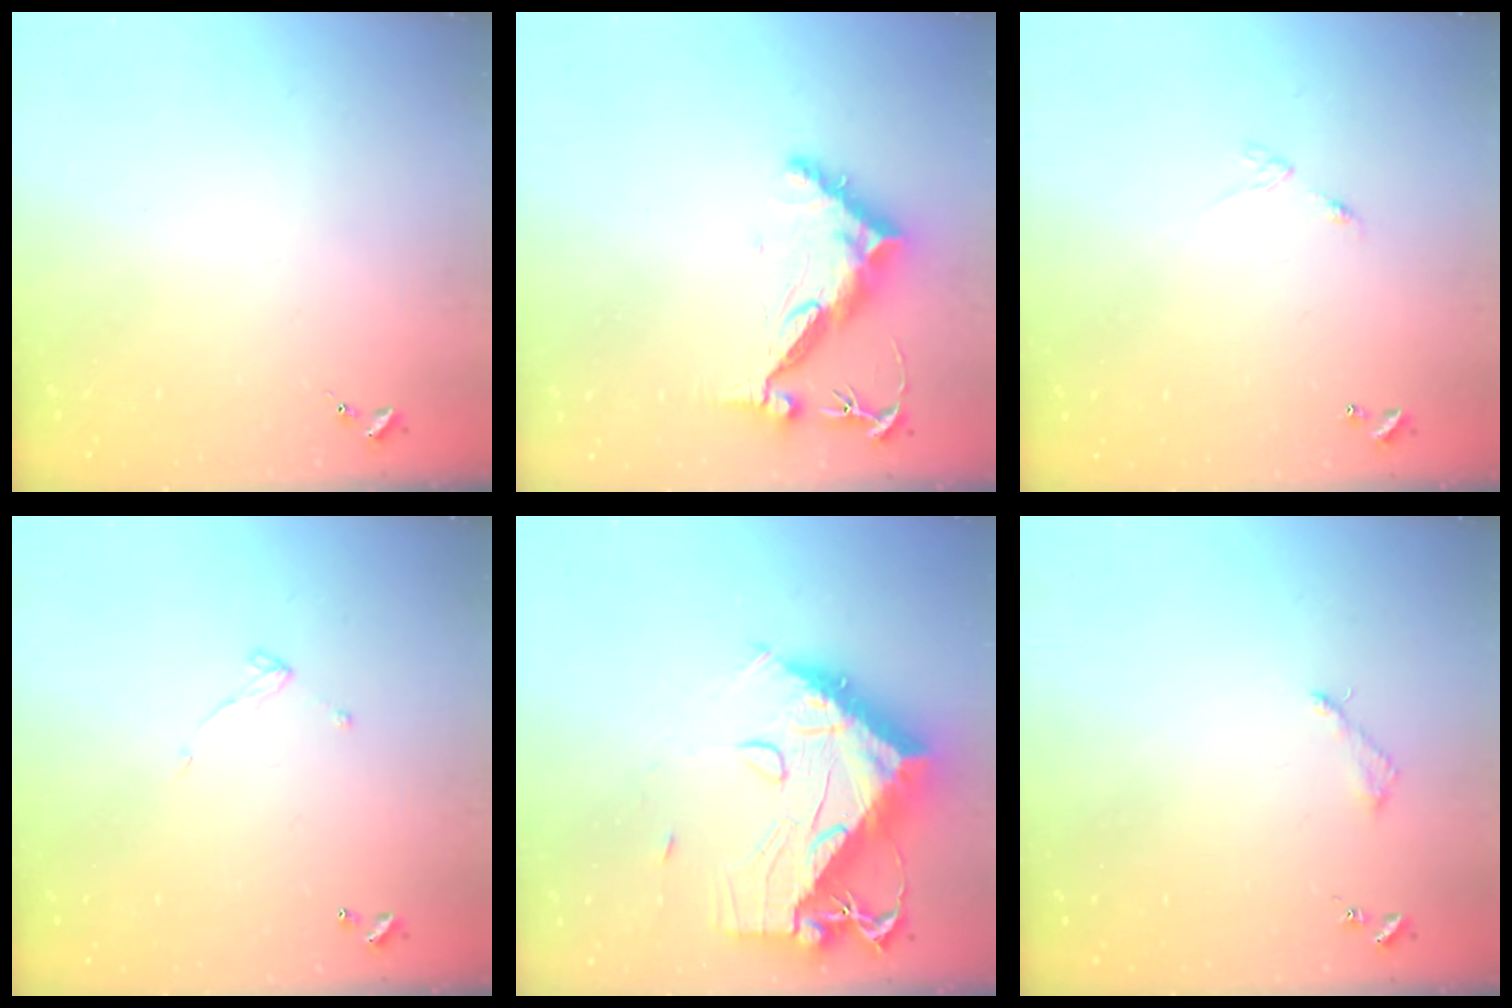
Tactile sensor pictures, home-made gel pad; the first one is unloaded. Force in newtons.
{"total": 10.4, "press": 10.3, "slide": 0.9}
{"total": 5.9, "press": 5.9, "slide": 0.4}
{"total": 4.4, "press": 4.4, "slide": 0.2}
{"total": 18.2, "press": 18.1, "slide": 1.9}
{"total": 3.1, "press": 3.0, "slide": 0.3}